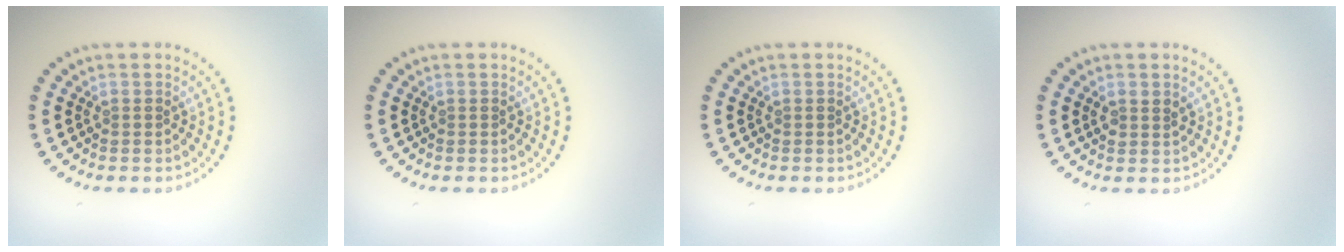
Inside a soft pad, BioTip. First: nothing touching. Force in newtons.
{"total": 0.0}
{"total": 0.0}
{"total": 1.2, "press": 1.1, "slide": 0.6}